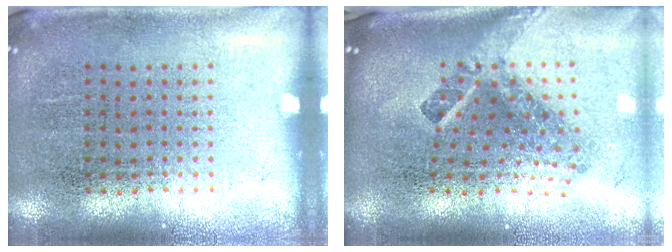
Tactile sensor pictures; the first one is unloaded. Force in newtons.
{"total": 2.9, "press": 1.7, "slide": 2.3}